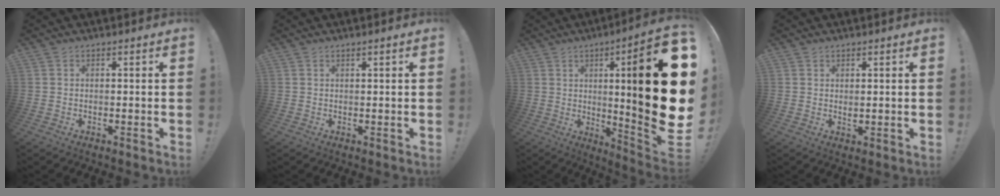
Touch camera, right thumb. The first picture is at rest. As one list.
[{"total": 0.8, "force": [0.5, -0.2, 0.6], "torque": [-0.010, -0.001, 0.007]}, {"total": 26.6, "force": [4.0, 3.9, 26.1], "torque": [-0.382, -0.035, 0.061]}, {"total": 1.4, "force": [0.9, 0.8, 0.7], "torque": [0.000, -0.005, 0.015]}]